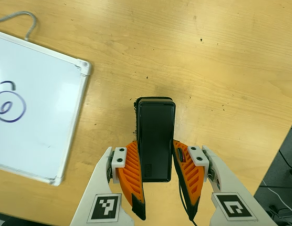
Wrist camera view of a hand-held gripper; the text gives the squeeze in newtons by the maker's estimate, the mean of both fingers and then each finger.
{"total": 4.5, "left": 3.0, "right": 5.9}